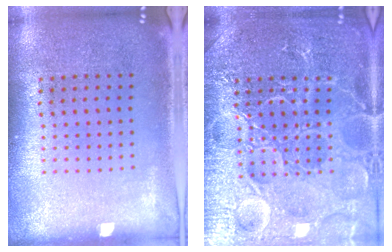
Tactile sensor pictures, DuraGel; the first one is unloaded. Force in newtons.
{"total": 7.5, "press": 7.5, "slide": 1.0}